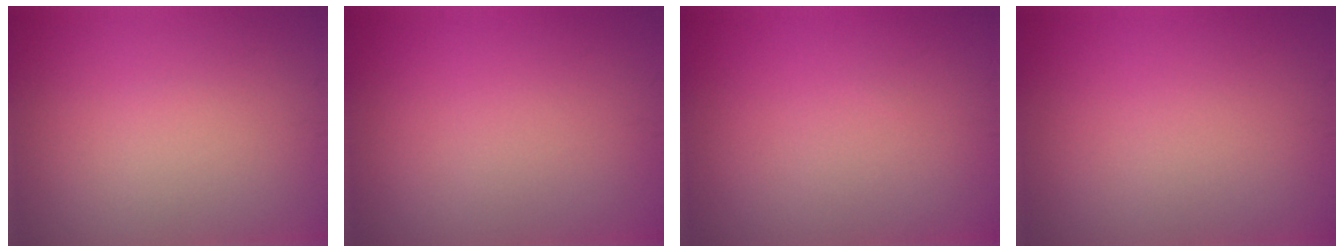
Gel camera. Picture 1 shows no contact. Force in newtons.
{"total": 0.0}
{"total": 0.0}
{"total": 0.0}